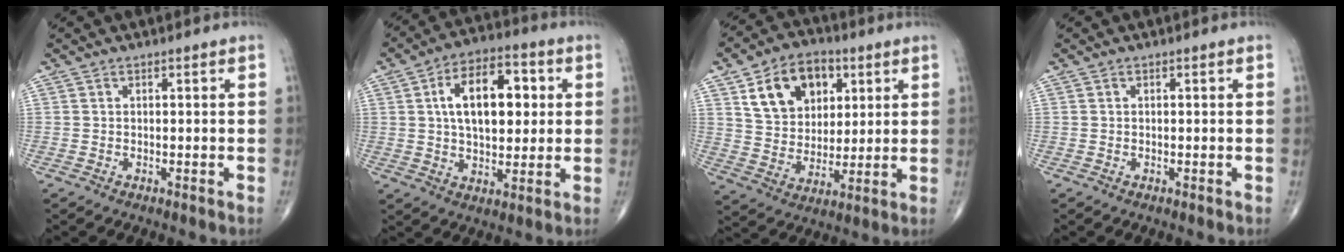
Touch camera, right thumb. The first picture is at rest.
{"total": 15.1, "force": [3.0, 8.5, 12.1], "torque": [-0.168, 0.010, 0.045]}
{"total": 14.7, "force": [6.0, 10.5, 8.5], "torque": [-0.104, -0.016, 0.108]}
{"total": 0.0}